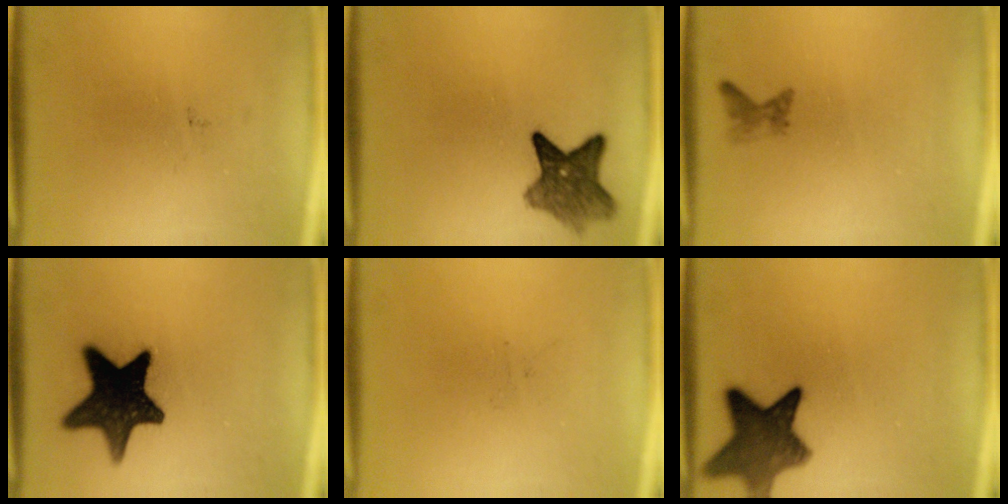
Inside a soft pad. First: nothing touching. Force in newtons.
{"total": 6.6}
{"total": 1.2}
{"total": 16.0}
{"total": 0.0}
{"total": 9.8}